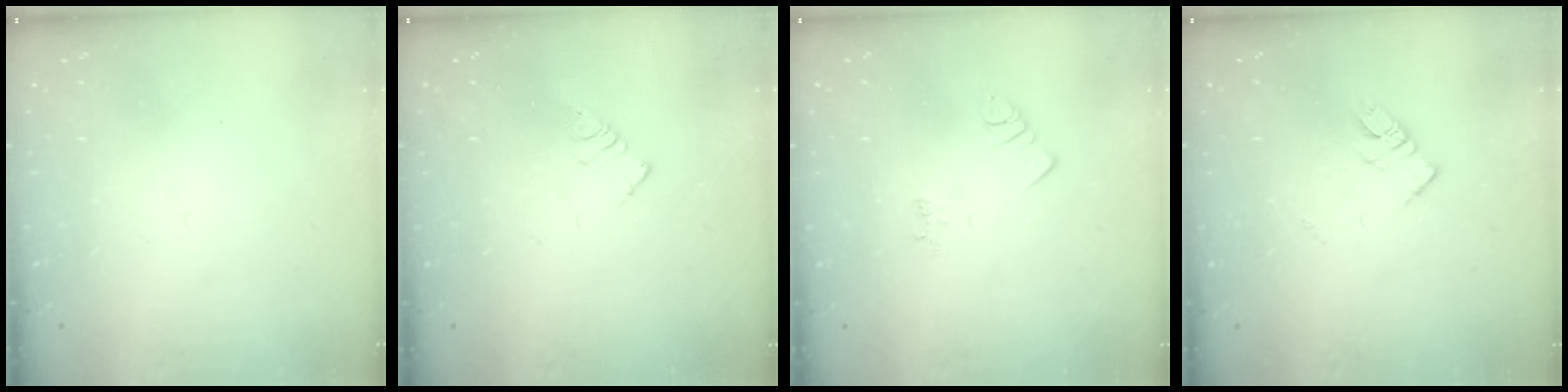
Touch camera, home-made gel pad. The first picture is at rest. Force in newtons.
{"total": 3.4, "press": 3.4, "slide": 0.2}
{"total": 1.4, "press": 1.4, "slide": 0.3}
{"total": 5.5, "press": 5.4, "slide": 0.5}